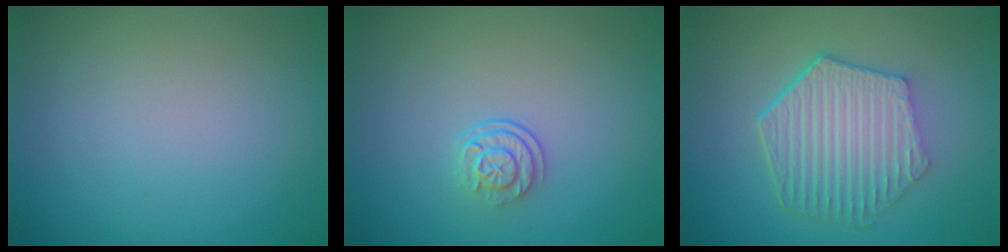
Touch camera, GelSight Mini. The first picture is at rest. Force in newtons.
{"total": 2.3, "press": 1.7, "slide": 1.5}
{"total": 6.5, "press": 4.9, "slide": 4.3}